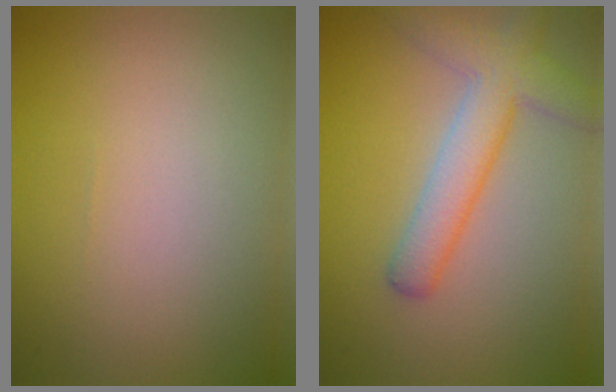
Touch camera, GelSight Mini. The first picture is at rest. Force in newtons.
{"total": 4.8, "press": 4.8, "slide": 0.4}